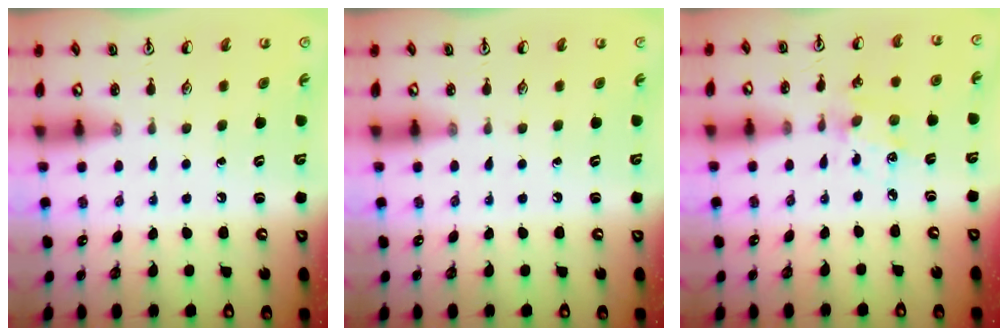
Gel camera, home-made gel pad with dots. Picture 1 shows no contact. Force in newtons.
{"total": 0.0}
{"total": 5.3, "press": 5.1, "slide": 1.4}